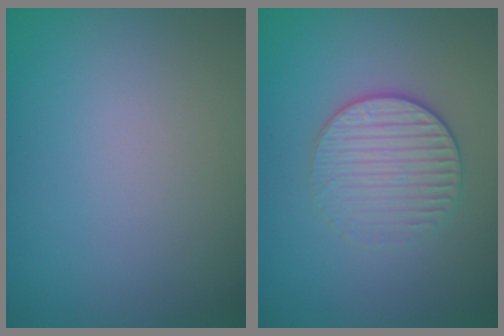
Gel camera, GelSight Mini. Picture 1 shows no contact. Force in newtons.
{"total": 3.0, "press": 2.7, "slide": 1.3}